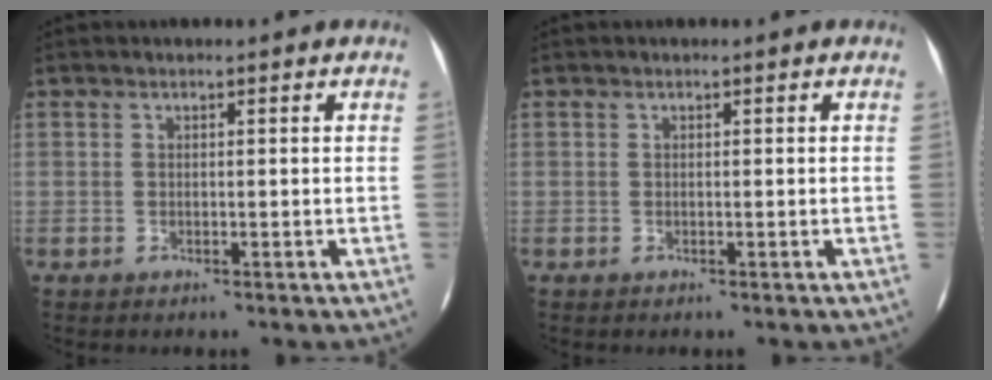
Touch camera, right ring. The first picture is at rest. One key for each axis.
{"total": 0.0}